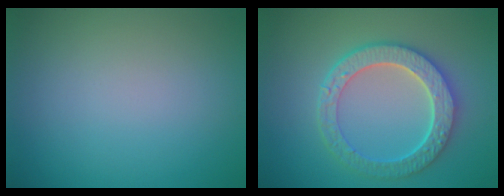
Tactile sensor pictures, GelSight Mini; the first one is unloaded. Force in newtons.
{"total": 5.6, "press": 4.7, "slide": 3.1}